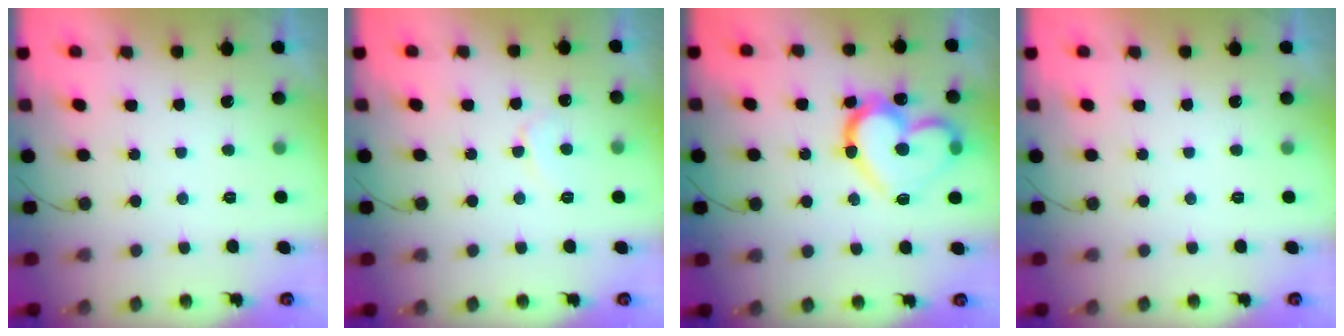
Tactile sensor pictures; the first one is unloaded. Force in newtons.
{"total": 4.7, "press": 4.7, "slide": 0.4}
{"total": 19.8, "press": 19.7, "slide": 2.0}
{"total": 0.0}